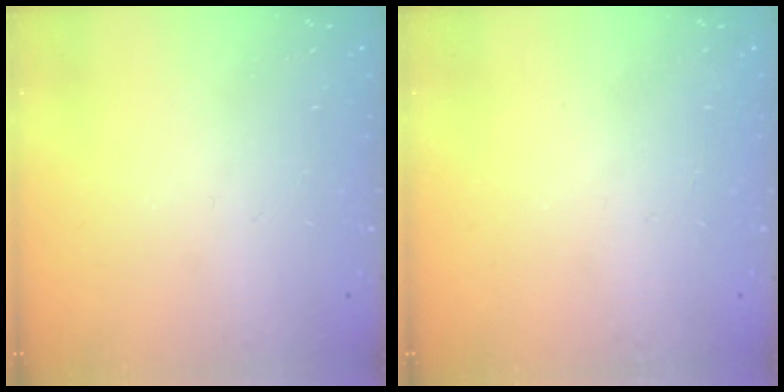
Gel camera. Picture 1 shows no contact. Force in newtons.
{"total": 0.0}